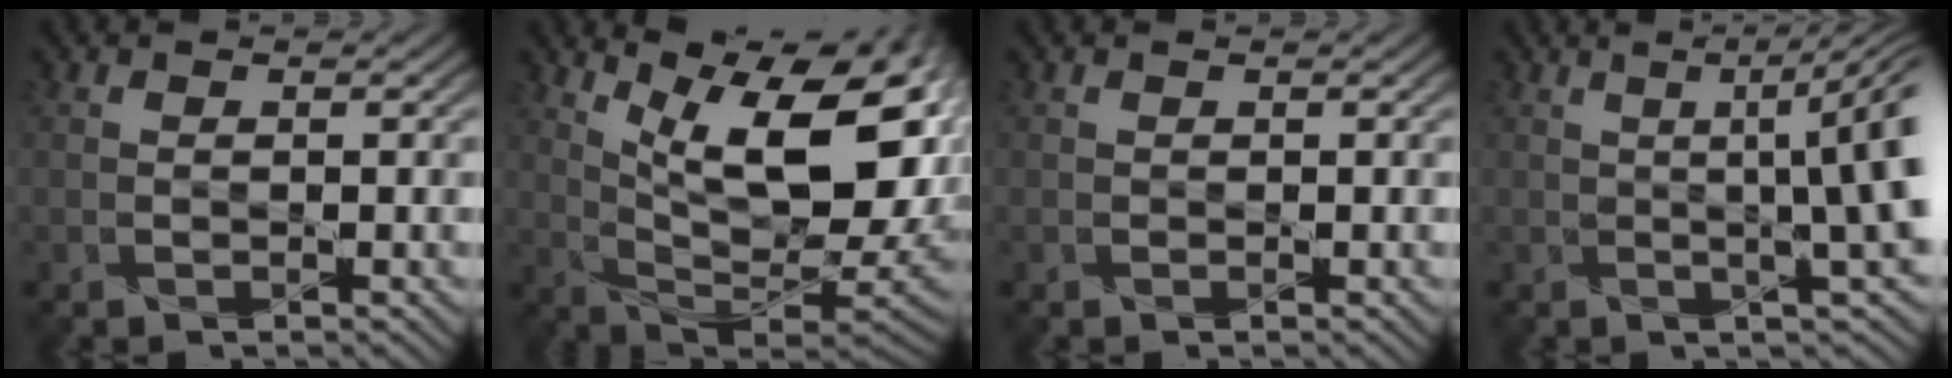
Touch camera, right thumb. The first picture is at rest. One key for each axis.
{"total": 16.8, "fx": 5.8, "fy": 7.3, "fz": 14.0, "tx": -0.203, "ty": 0.016, "tz": 0.102}
{"total": 0.0}
{"total": 8.9, "fx": 1.0, "fy": 1.6, "fz": 8.7, "tx": -0.094, "ty": 0.016, "tz": 0.019}